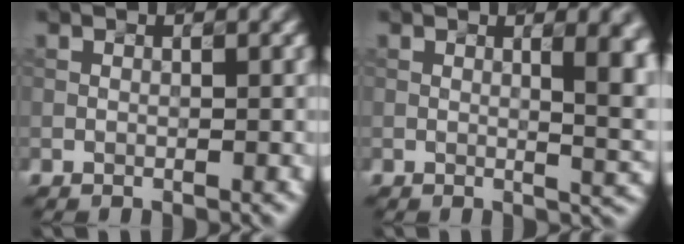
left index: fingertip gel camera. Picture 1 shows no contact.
{"total": 5.8, "force": [1.2, 2.1, 5.3], "torque": [-0.040, 0.002, 0.021]}